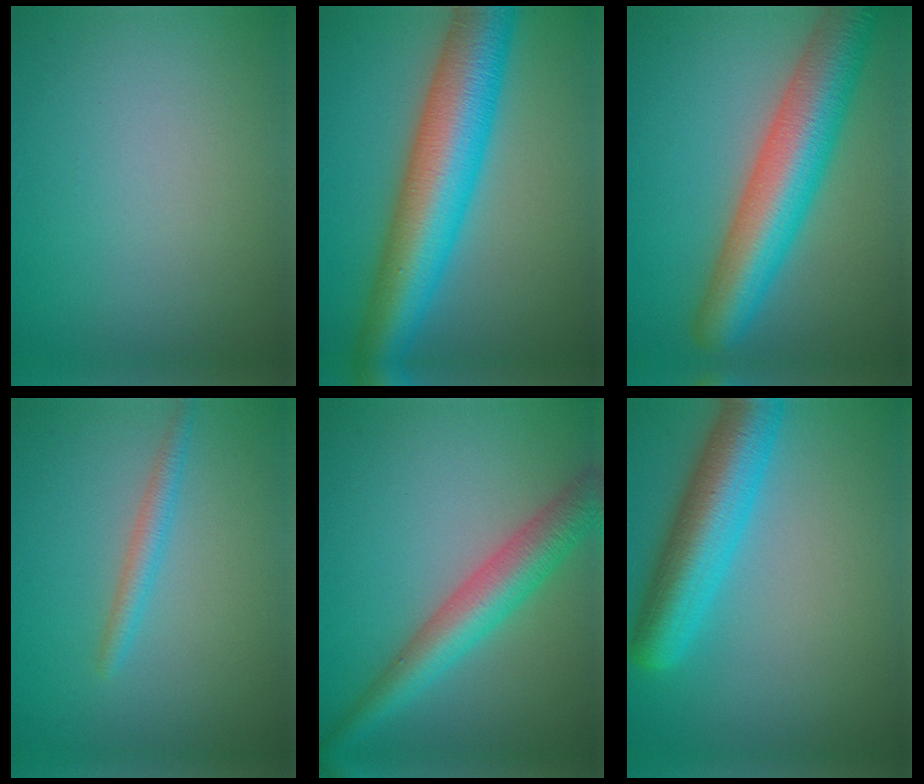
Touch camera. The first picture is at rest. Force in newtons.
{"total": 10.8, "press": 10.8, "slide": 0.2}
{"total": 9.3, "press": 9.3, "slide": 0.6}
{"total": 1.8, "press": 1.8, "slide": 0.0}
{"total": 5.6, "press": 5.6, "slide": 0.2}
{"total": 7.1, "press": 7.1, "slide": 0.3}